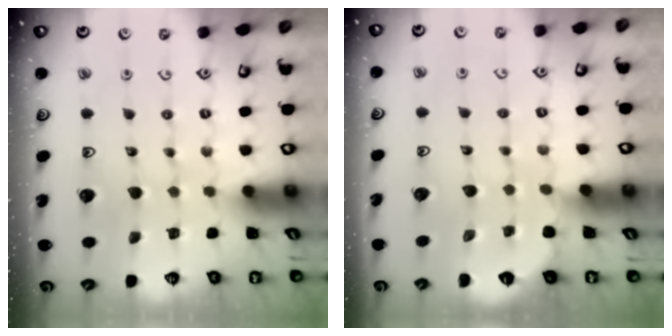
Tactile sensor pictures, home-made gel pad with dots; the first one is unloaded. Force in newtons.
{"total": 3.3, "press": 3.2, "slide": 0.3}